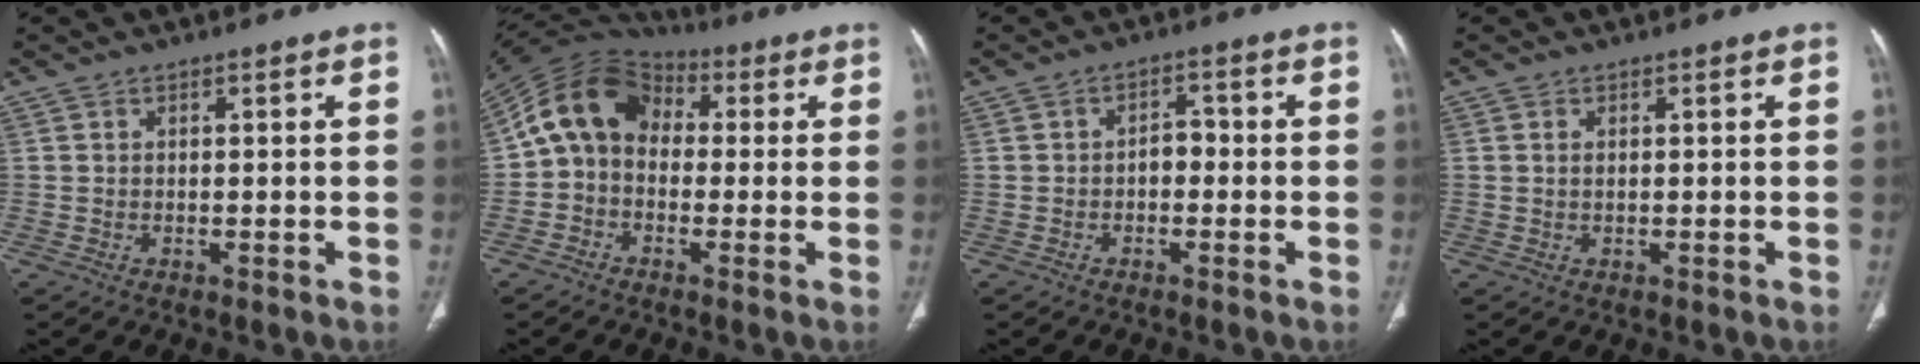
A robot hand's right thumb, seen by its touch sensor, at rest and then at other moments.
{"total": 12.2, "force": [0.7, 9.4, 7.7], "torque": [-0.125, 0.039, -0.005]}
{"total": 3.0, "force": [-0.7, 2.0, 2.0], "torque": [-0.016, 0.015, -0.018]}
{"total": 0.9, "force": [0.3, 0.4, 0.7], "torque": [-0.019, 0.002, 0.009]}